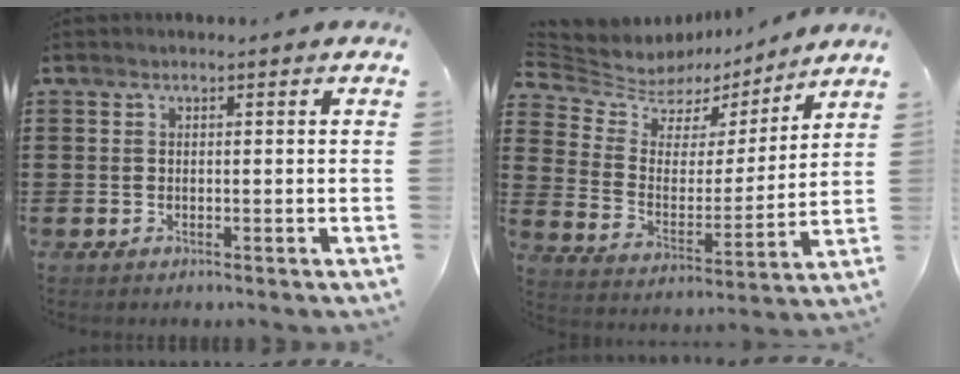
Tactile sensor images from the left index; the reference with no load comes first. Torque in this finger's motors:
{"motor_torque": [1.09, 1.05, 0.06, -0.02]}